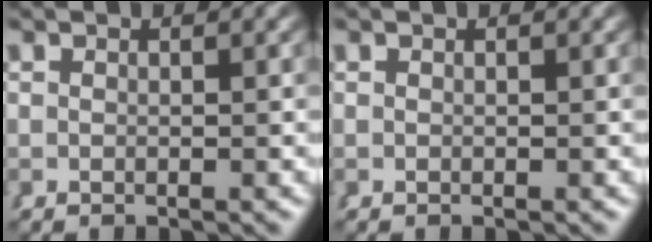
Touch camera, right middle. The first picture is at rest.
{"total": 0.0}